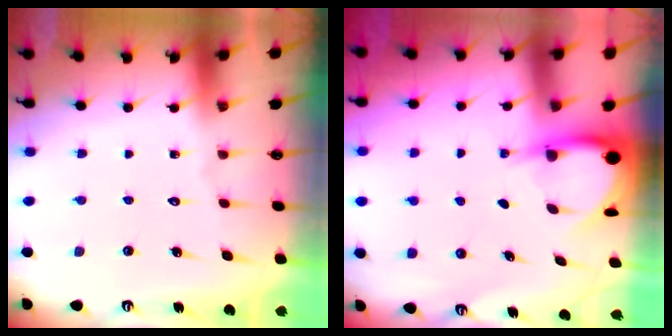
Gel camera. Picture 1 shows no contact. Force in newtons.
{"total": 3.9, "press": 3.9, "slide": 0.3}